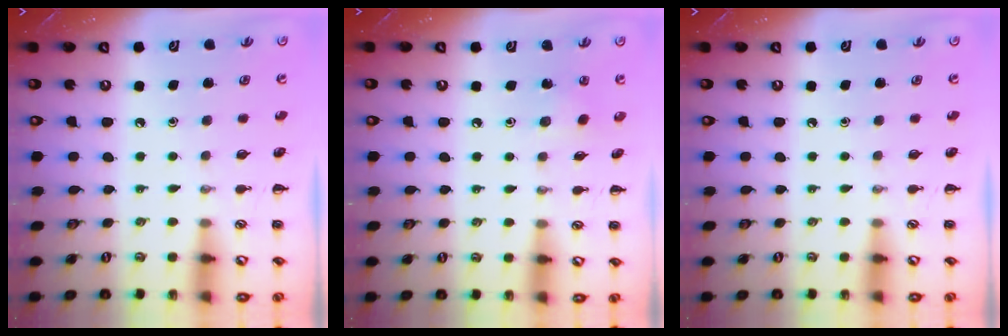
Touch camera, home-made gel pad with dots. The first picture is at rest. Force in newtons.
{"total": 2.5, "press": 2.4, "slide": 0.8}
{"total": 0.0}